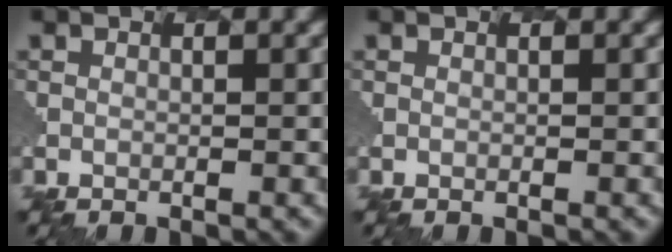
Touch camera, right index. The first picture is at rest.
{"total": 0.0}